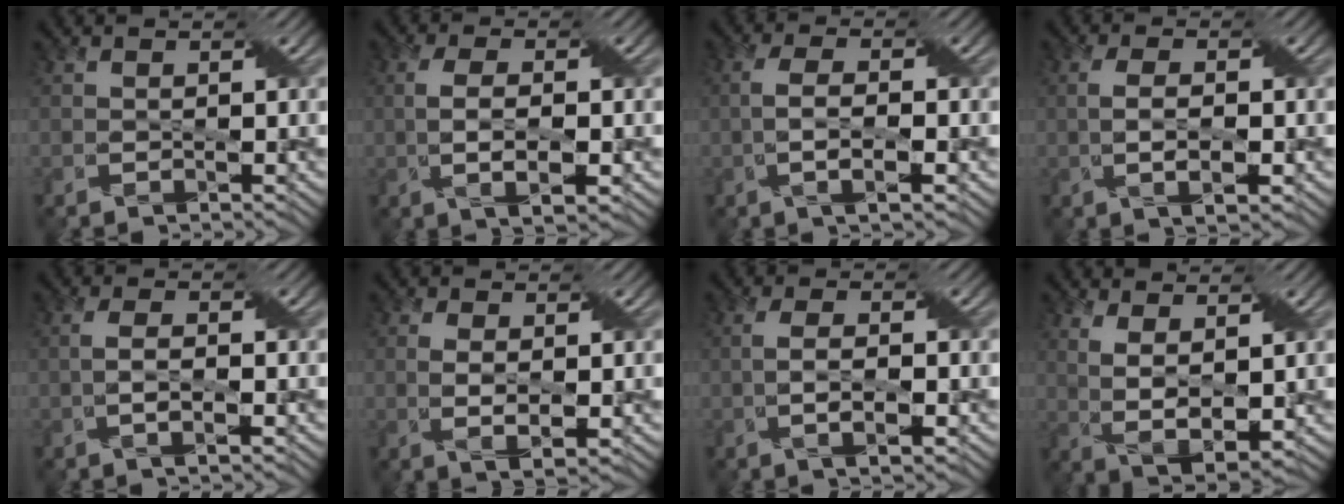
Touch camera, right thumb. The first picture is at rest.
{"total": 4.2, "force": [-0.4, 1.4, 3.9], "torque": [-0.087, -0.003, -0.007]}
{"total": 3.3, "force": [-0.7, 0.7, 3.1], "torque": [-0.073, 0.005, -0.019]}
{"total": 3.2, "force": [-0.2, 1.0, 3.0], "torque": [-0.069, -0.002, -0.005]}
{"total": 1.7, "force": [-0.2, 0.4, 1.7], "torque": [-0.044, -0.001, -0.007]}
{"total": 2.9, "force": [0.5, 1.5, 2.4], "torque": [-0.055, -0.004, 0.010]}
{"total": 2.7, "force": [-0.4, 0.6, 2.5], "torque": [-0.060, 0.000, -0.010]}
{"total": 5.0, "force": [1.9, 2.0, 4.1], "torque": [-0.097, -0.005, 0.036]}